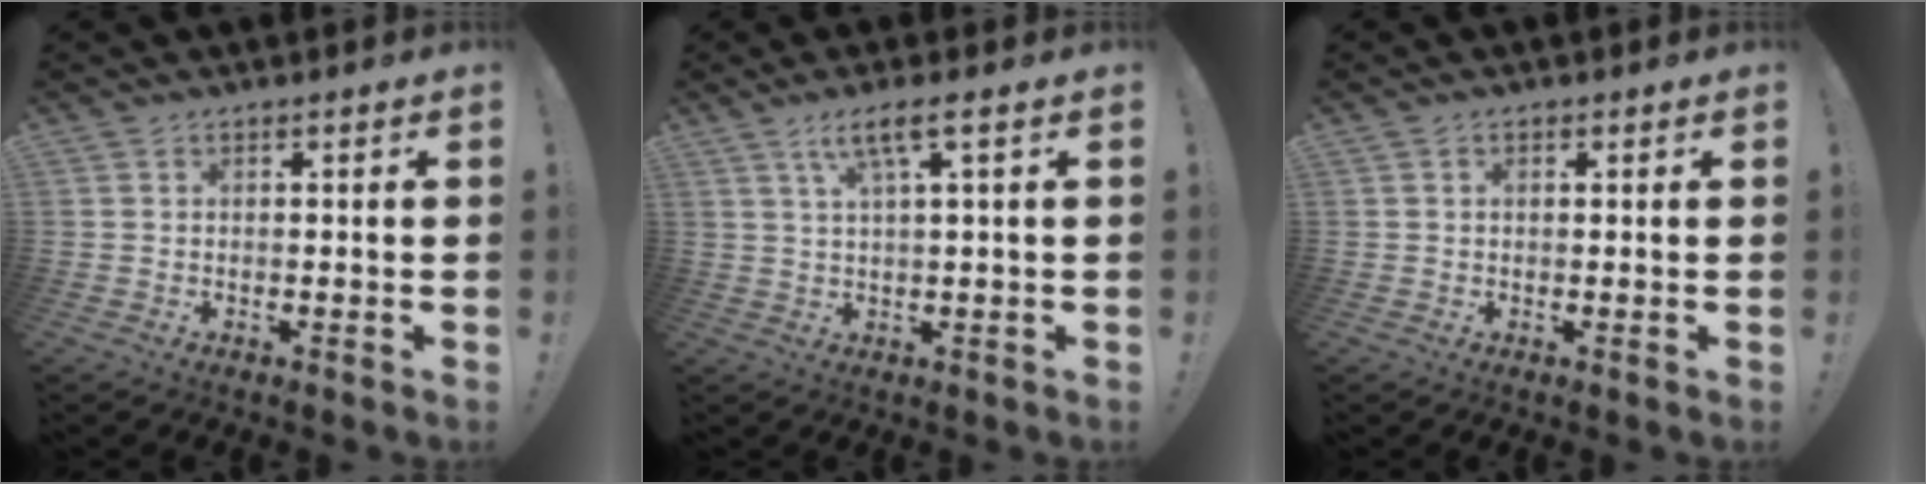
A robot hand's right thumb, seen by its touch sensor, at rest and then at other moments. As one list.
[{"total": 5.7, "force": [2.4, 0.2, 5.1], "torque": [-0.100, -0.002, 0.038]}, {"total": 0.6, "force": [0.1, 0.5, 0.3], "torque": [-0.002, 0.001, 0.001]}]